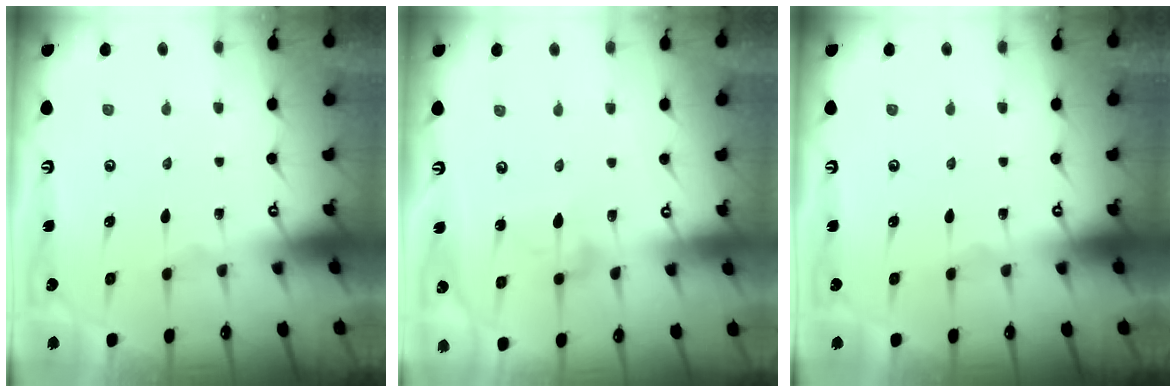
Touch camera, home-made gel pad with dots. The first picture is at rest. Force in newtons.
{"total": 5.3, "press": 5.2, "slide": 0.4}
{"total": 0.0}